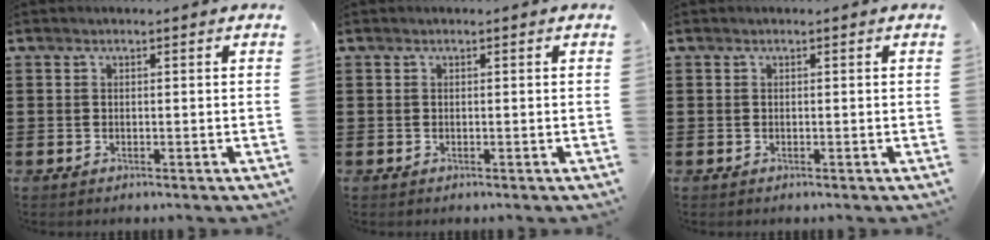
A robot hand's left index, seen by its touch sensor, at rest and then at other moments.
{"total": 0.0}
{"total": 0.0}